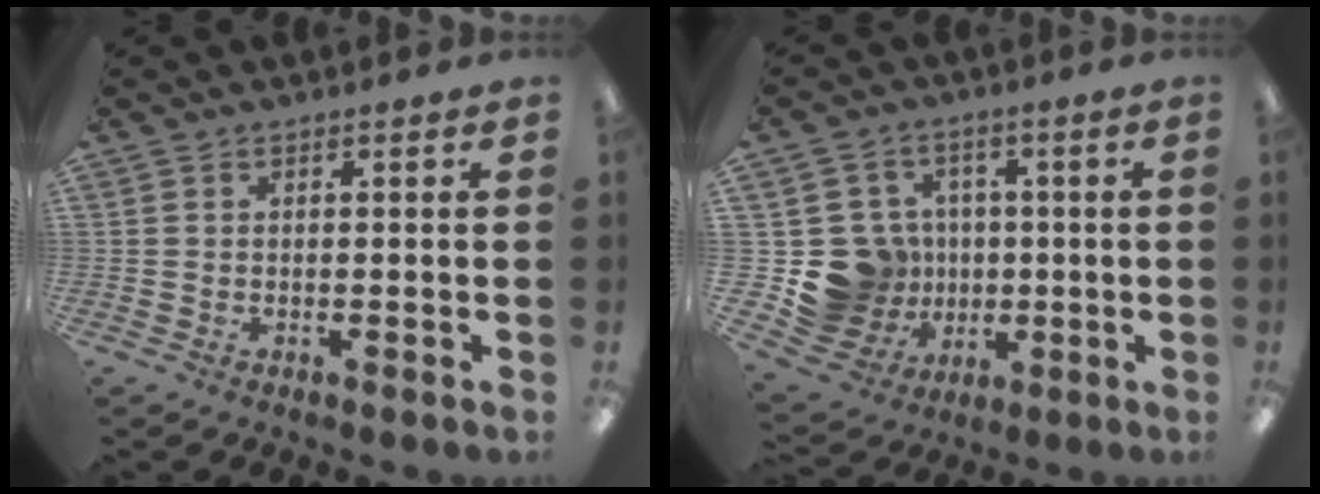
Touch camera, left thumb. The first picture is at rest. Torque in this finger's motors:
{"motor_torque": [0.01, 0.14, 0.19, -0.41, 0.00]}